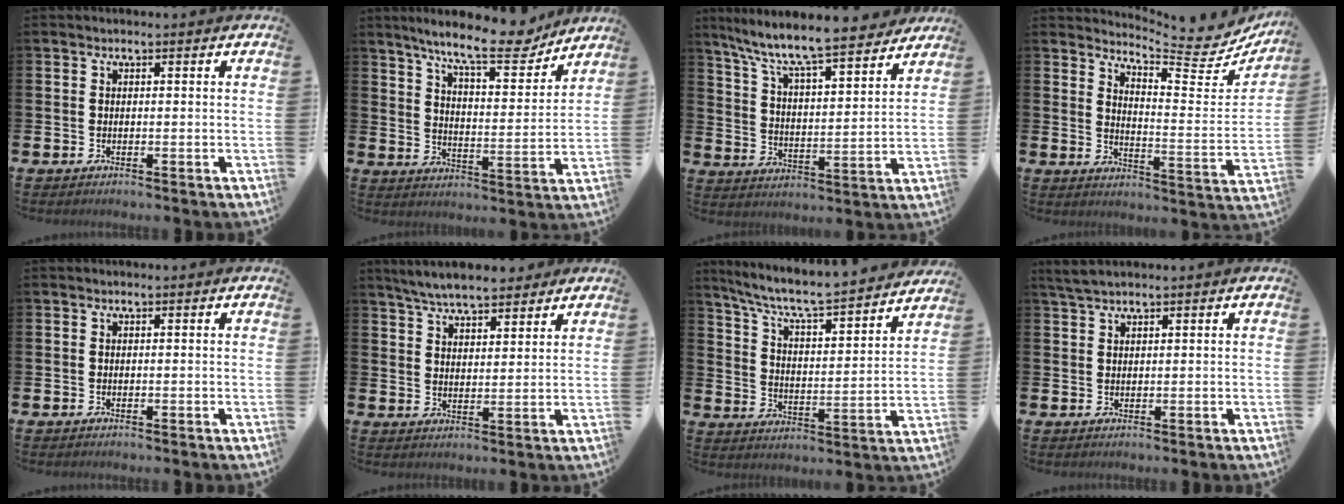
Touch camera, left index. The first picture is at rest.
{"total": 11.2, "force": [9.7, 2.1, 5.3], "torque": [-0.109, -0.052, 0.164]}
{"total": 9.1, "force": [8.5, 0.9, 3.2], "torque": [-0.097, -0.066, 0.144]}
{"total": 6.5, "force": [6.2, 0.8, 2.1], "torque": [-0.044, -0.057, 0.100]}
{"total": 0.0}
{"total": 6.0, "force": [5.7, 1.1, 1.4], "torque": [-0.043, -0.020, 0.104]}
{"total": 7.2, "force": [6.6, 0.7, 2.7], "torque": [-0.087, -0.052, 0.109]}
{"total": 2.2, "force": [1.9, 0.4, 1.1], "torque": [-0.025, 0.005, 0.036]}